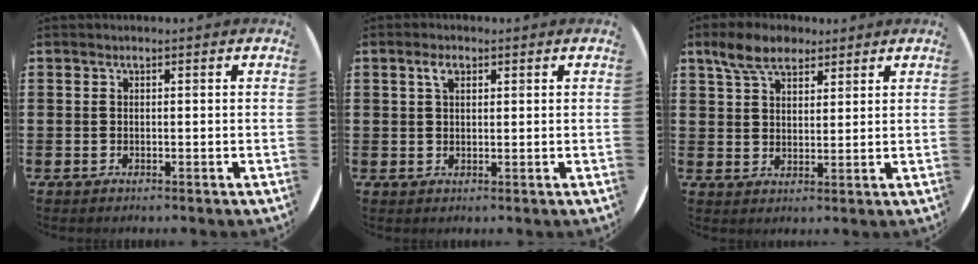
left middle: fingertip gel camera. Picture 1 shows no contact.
{"total": 2.2, "force": [1.2, 1.1, 1.4], "torque": [-0.023, 0.004, 0.019]}
{"total": 6.1, "force": [4.7, 2.9, 2.4], "torque": [-0.051, -0.002, 0.088]}